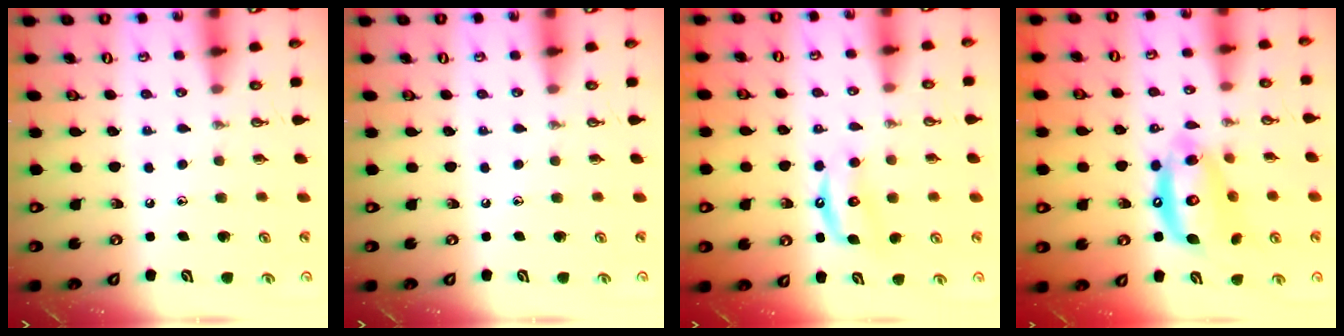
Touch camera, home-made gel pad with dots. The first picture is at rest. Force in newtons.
{"total": 0.0}
{"total": 5.8, "press": 5.8, "slide": 0.7}
{"total": 14.4, "press": 14.3, "slide": 1.5}